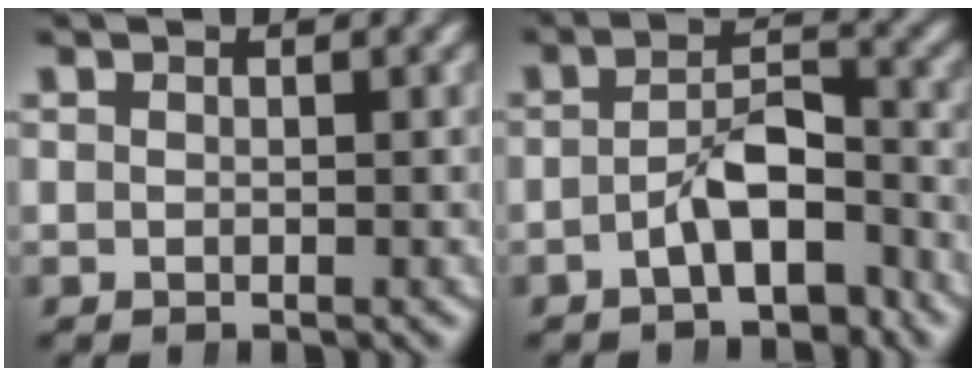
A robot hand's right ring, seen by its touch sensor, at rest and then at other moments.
{"total": 4.1, "force": [-2.5, 1.9, 2.7], "torque": [-0.038, -0.011, -0.043]}